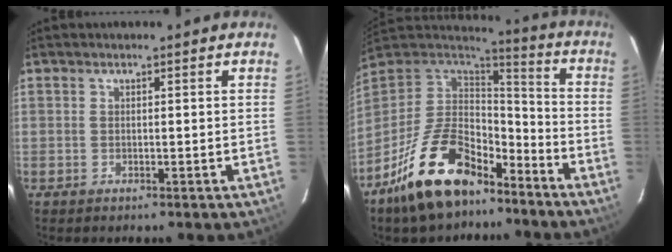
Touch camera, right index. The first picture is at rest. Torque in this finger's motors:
{"motor_torque": [1.12, -1.02, 0.80, 0.16]}